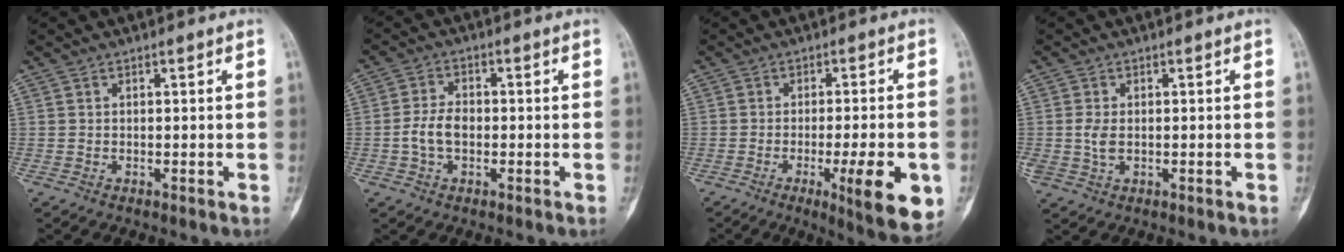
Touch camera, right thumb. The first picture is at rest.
{"total": 5.3, "force": [-1.0, 3.3, 4.0], "torque": [-0.082, 0.018, -0.022]}
{"total": 12.4, "force": [-4.1, 2.5, 11.4], "torque": [-0.154, -0.010, -0.051]}
{"total": 3.1, "force": [-0.2, 1.9, 2.4], "torque": [-0.055, -0.001, -0.003]}